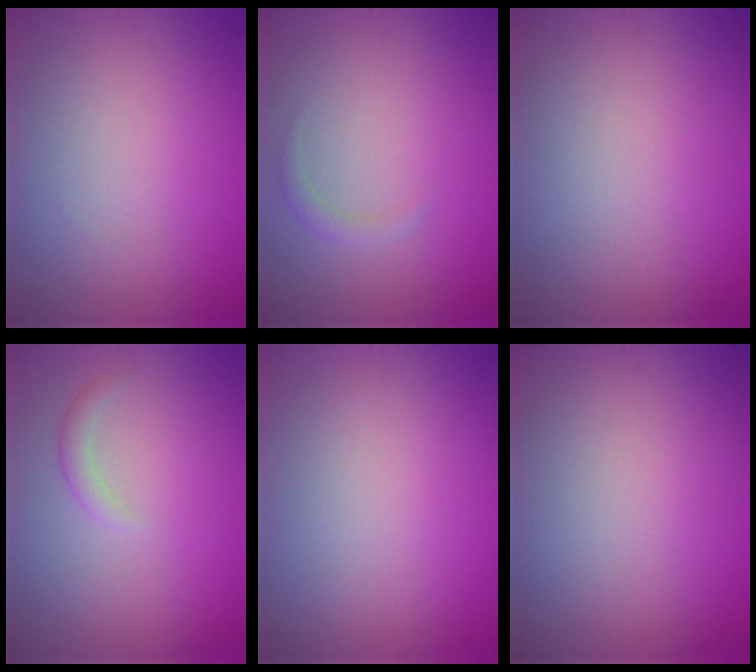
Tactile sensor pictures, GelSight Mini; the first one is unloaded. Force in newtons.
{"total": 1.0, "press": 1.0, "slide": 0.1}
{"total": 0.0}
{"total": 1.1, "press": 1.1, "slide": 0.1}
{"total": 0.0}
{"total": 0.0}